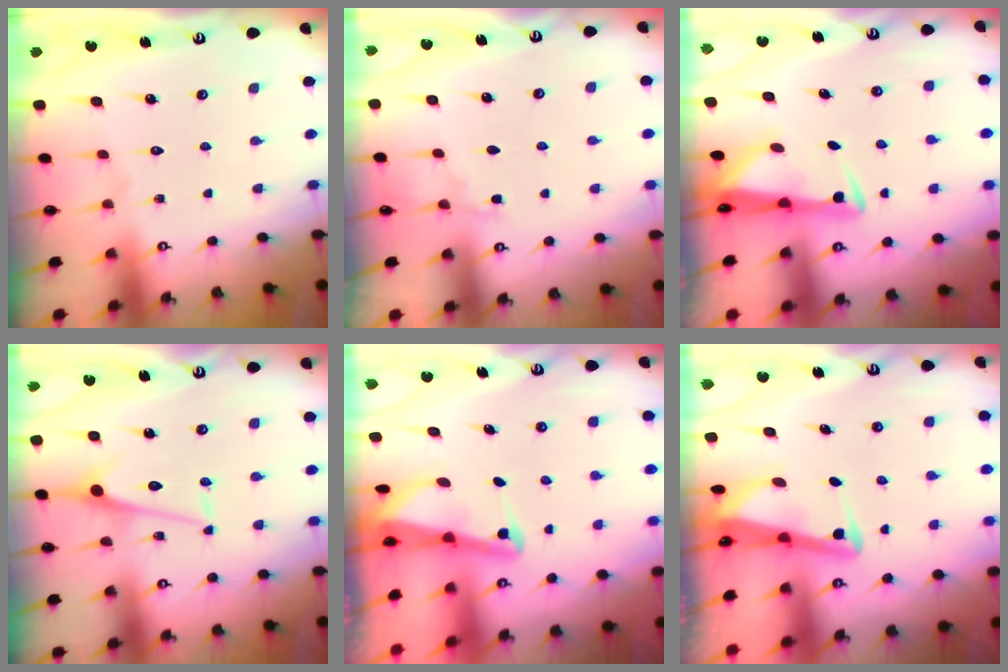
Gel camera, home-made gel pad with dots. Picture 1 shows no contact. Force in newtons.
{"total": 2.7, "press": 2.6, "slide": 0.4}
{"total": 3.0, "press": 2.9, "slide": 0.9}
{"total": 6.4, "press": 6.4, "slide": 0.7}
{"total": 2.7, "press": 2.7, "slide": 0.6}
{"total": 3.6, "press": 3.5, "slide": 0.8}